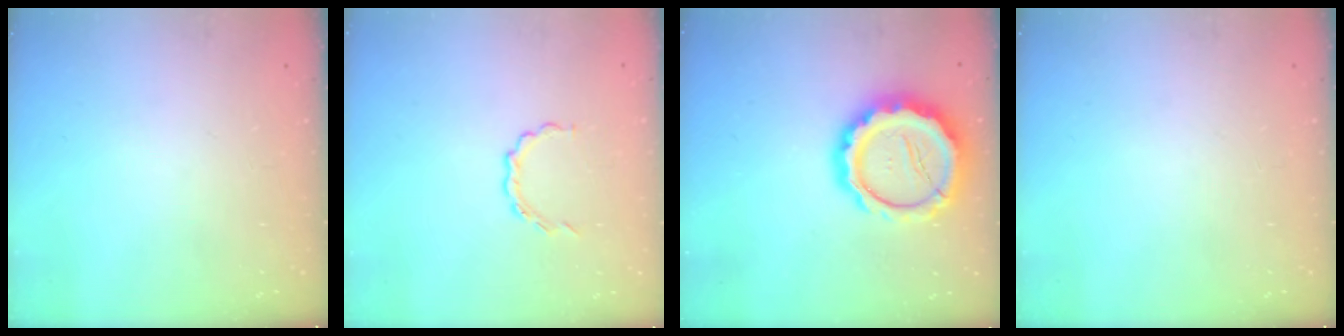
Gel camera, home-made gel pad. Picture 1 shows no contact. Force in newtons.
{"total": 3.4, "press": 3.2, "slide": 1.1}
{"total": 16.3, "press": 16.0, "slide": 3.0}
{"total": 0.0}